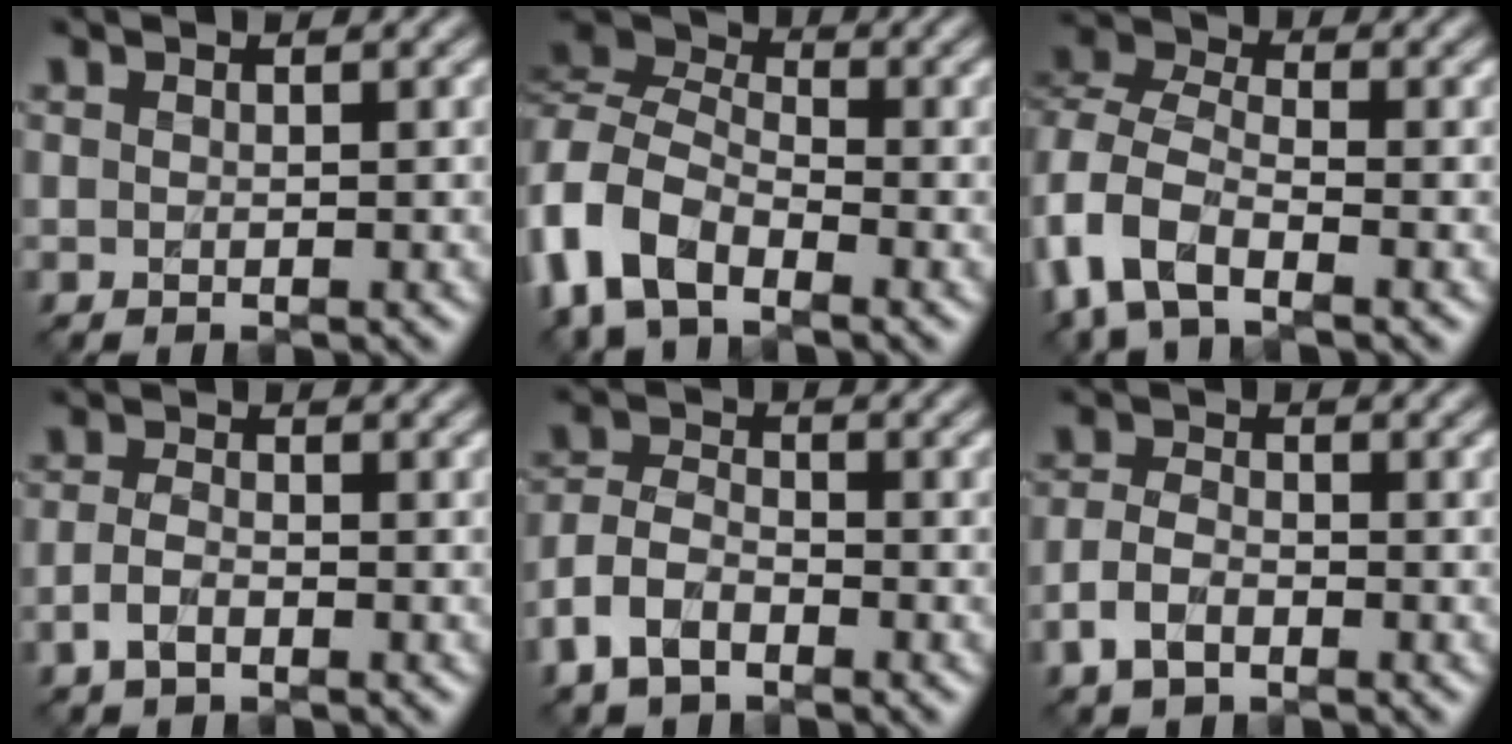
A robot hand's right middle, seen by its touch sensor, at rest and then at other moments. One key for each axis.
{"total": 8.4, "fx": -4.4, "fy": 5.0, "fz": 5.2, "tx": -0.123, "ty": -0.008, "tz": -0.104}
{"total": 7.1, "fx": -3.5, "fy": 3.9, "fz": 4.7, "tx": -0.107, "ty": -0.002, "tz": -0.081}
{"total": 2.0, "fx": -1.0, "fy": 0.9, "fz": 1.4, "tx": -0.031, "ty": 0.002, "tz": -0.024}
{"total": 4.1, "fx": -2.5, "fy": 2.3, "fz": 2.3, "tx": -0.049, "ty": 0.003, "tz": -0.060}
{"total": 3.0, "fx": -1.6, "fy": 1.7, "fz": 1.8, "tx": -0.040, "ty": 0.002, "tz": -0.039}